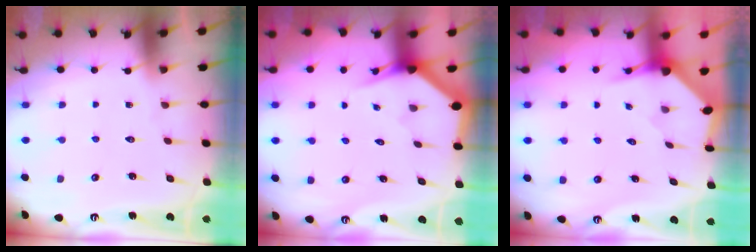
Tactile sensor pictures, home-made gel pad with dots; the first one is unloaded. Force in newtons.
{"total": 2.6, "press": 2.6, "slide": 0.0}
{"total": 3.2, "press": 3.2, "slide": 0.3}